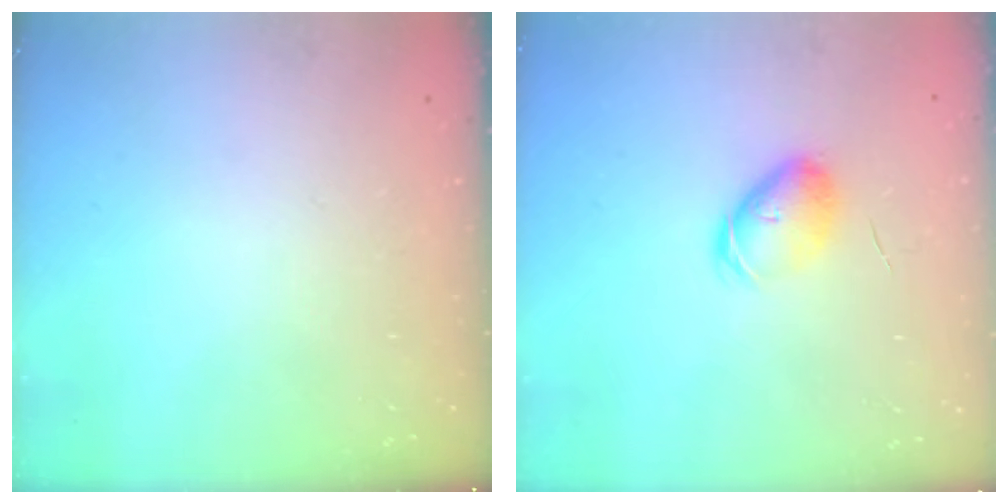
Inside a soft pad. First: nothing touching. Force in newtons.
{"total": 7.1, "press": 7.1, "slide": 0.5}